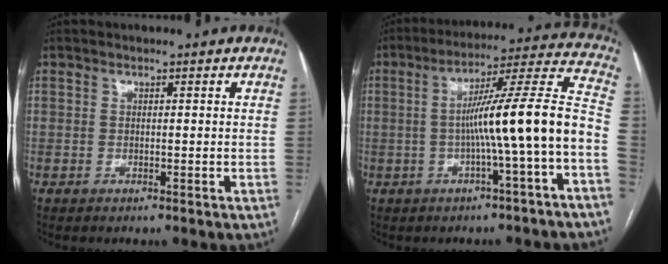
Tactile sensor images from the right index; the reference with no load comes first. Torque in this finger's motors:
{"motor_torque": [1.86, -0.28, 0.96, 0.21]}